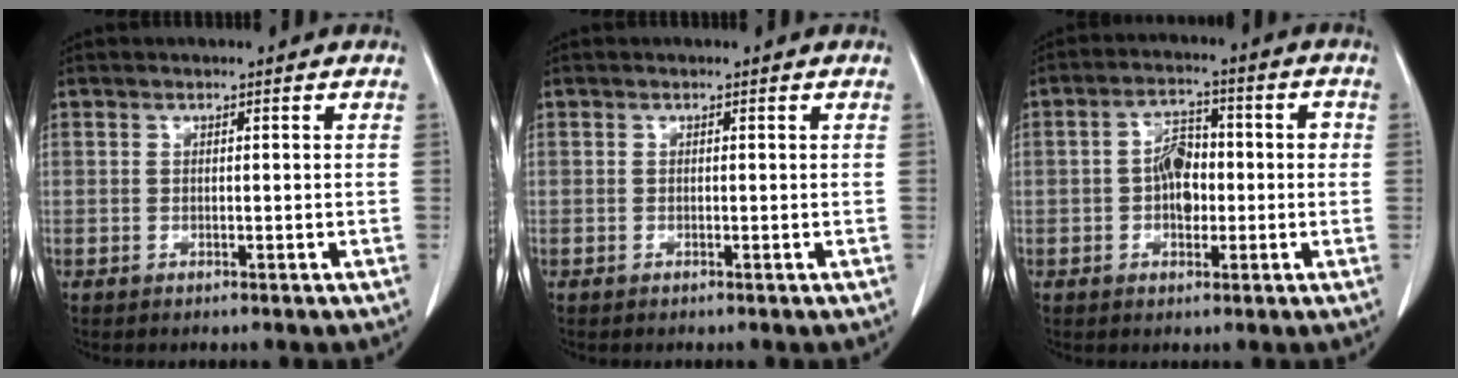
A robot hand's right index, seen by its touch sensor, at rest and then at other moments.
{"total": 0.0}
{"total": 5.8, "force": [-0.8, 3.4, 4.6], "torque": [-0.079, 0.023, -0.015]}